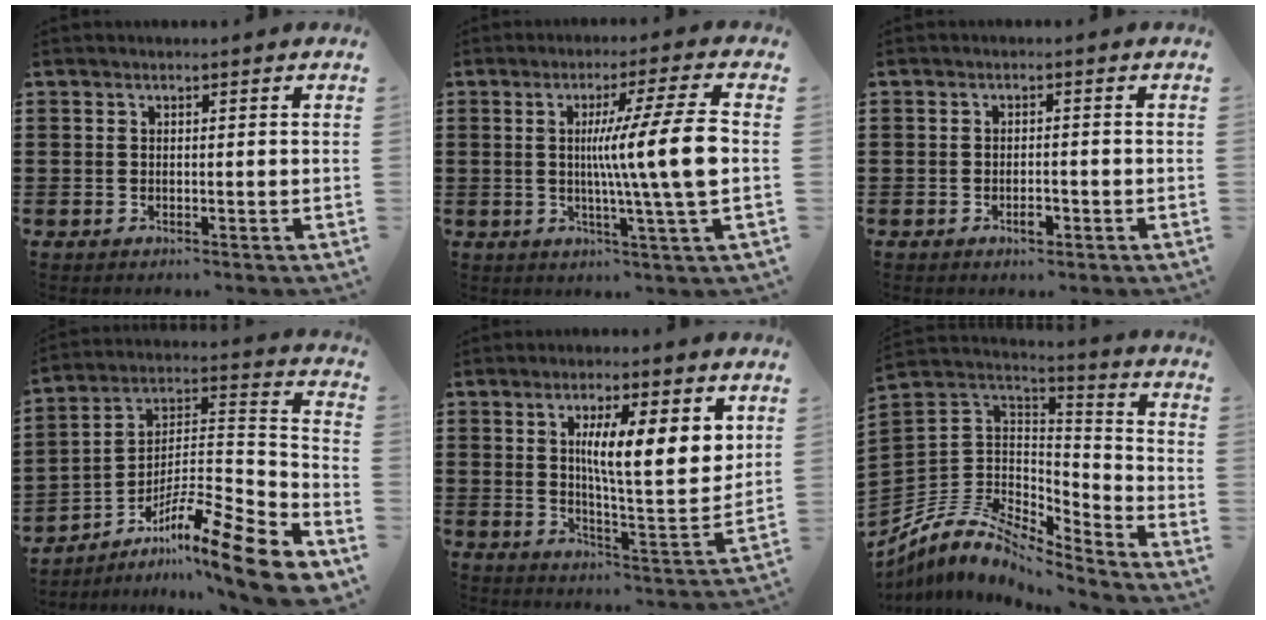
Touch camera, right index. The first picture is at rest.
{"total": 11.9, "force": [0.1, -0.4, 11.9], "torque": [-0.195, -0.011, -0.008]}
{"total": 2.1, "force": [-1.1, 0.8, 1.7], "torque": [-0.031, 0.001, -0.019]}
{"total": 13.1, "force": [-9.3, 1.6, 9.0], "torque": [-0.141, 0.014, -0.177]}
{"total": 10.0, "force": [3.6, 2.3, 9.0], "torque": [-0.148, -0.017, 0.051]}
{"total": 8.3, "force": [-6.0, 4.1, 4.0], "torque": [-0.109, -0.002, -0.122]}